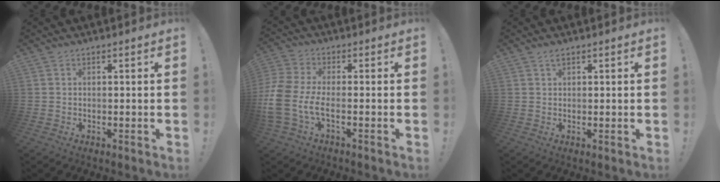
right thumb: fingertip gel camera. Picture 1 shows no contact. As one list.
[{"total": 10.5, "force": [-2.7, 5.1, 8.7], "torque": [-0.193, -0.001, -0.048]}, {"total": 1.4, "force": [0.8, 0.4, 1.1], "torque": [-0.013, -0.003, 0.013]}]